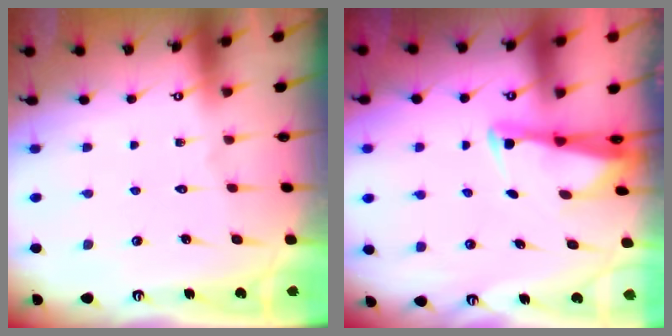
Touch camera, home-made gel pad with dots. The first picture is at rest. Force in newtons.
{"total": 2.6, "press": 2.5, "slide": 0.6}